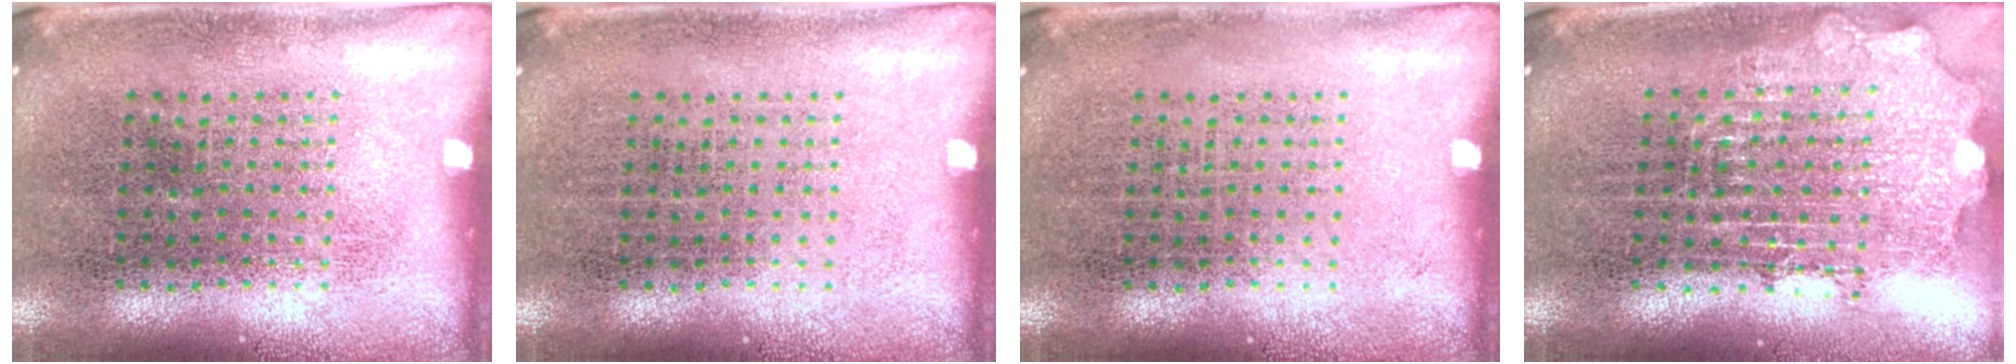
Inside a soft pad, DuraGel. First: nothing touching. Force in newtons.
{"total": 0.0}
{"total": 0.0}
{"total": 2.0, "press": 1.6, "slide": 1.2}